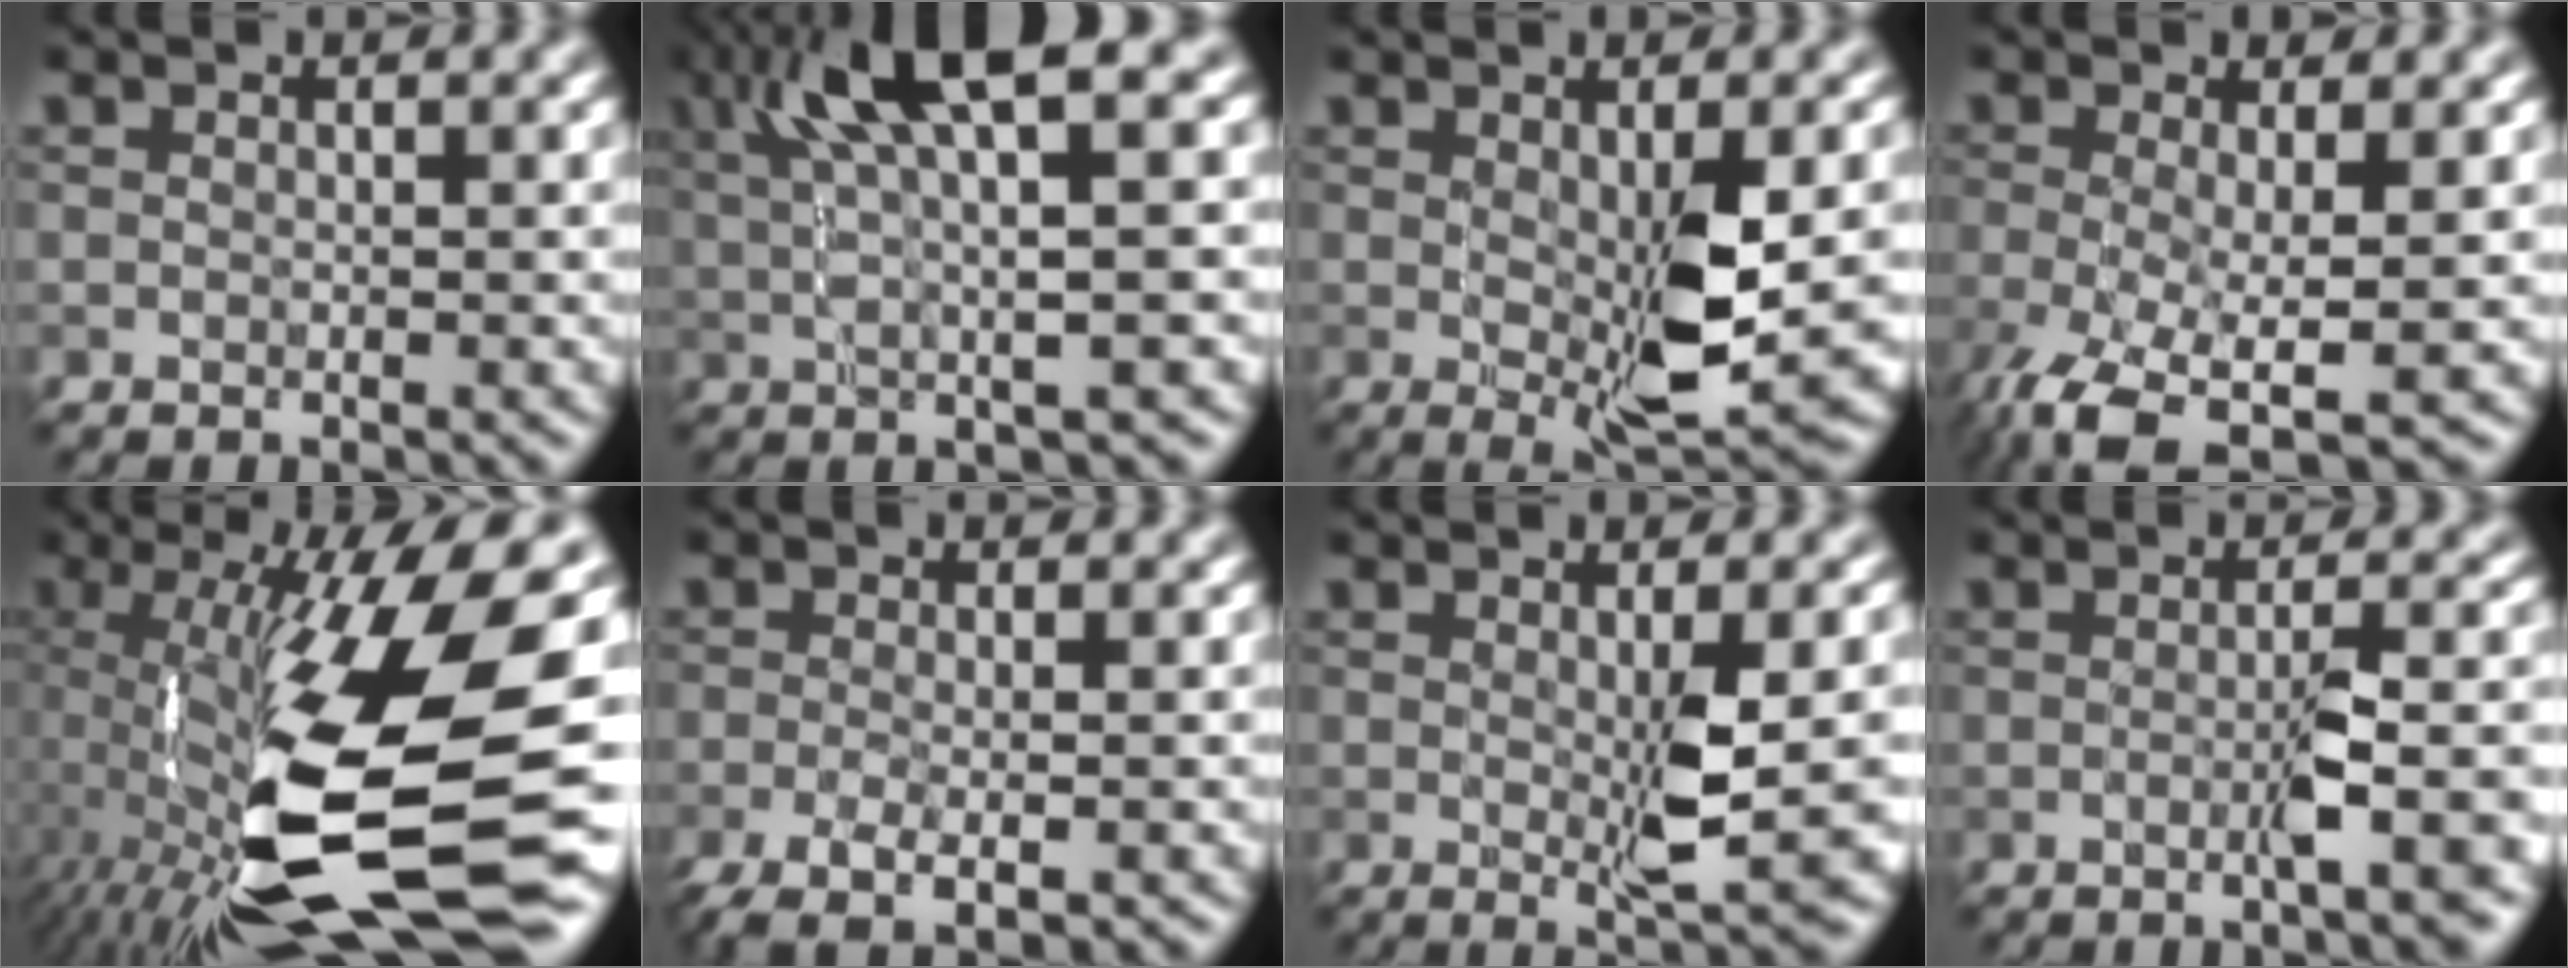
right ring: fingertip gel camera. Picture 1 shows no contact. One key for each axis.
{"total": 9.1, "fx": 3.2, "fy": 2.1, "fz": 8.2, "tx": -0.129, "ty": 0.017, "tz": 0.063}
{"total": 6.3, "fx": -0.6, "fy": 1.4, "fz": 6.1, "tx": -0.103, "ty": -0.012, "tz": 0.001}
{"total": 7.3, "fx": -3.1, "fy": 2.2, "fz": 6.2, "tx": -0.119, "ty": -0.021, "tz": -0.049}
{"total": 16.1, "fx": -0.4, "fy": 5.6, "fz": 15.1, "tx": -0.284, "ty": -0.015, "tz": 0.015}
{"total": 3.8, "fx": -2.0, "fy": 1.1, "fz": 3.1, "tx": -0.055, "ty": -0.006, "tz": -0.036}
{"total": 4.6, "fx": -0.4, "fy": 0.6, "fz": 4.5, "tx": -0.077, "ty": -0.006, "tz": 0.002}
{"total": 3.7, "fx": -1.1, "fy": 0.6, "fz": 3.5, "tx": -0.047, "ty": 0.006, "tz": -0.018}